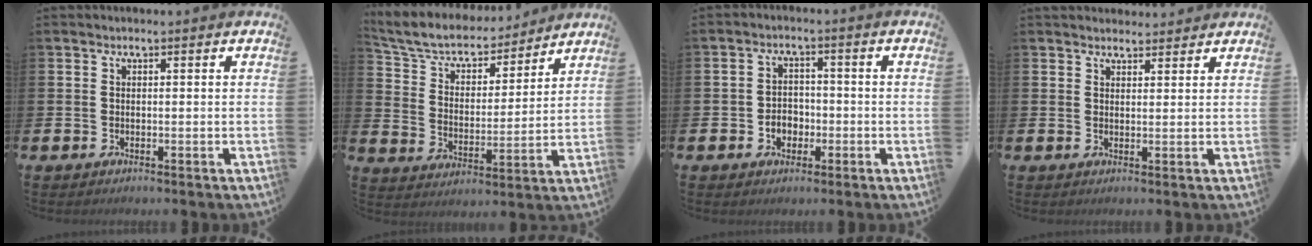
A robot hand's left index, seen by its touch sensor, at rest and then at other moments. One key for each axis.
{"total": 7.0, "fx": 6.4, "fy": 2.4, "fz": 1.4, "tx": -0.065, "ty": -0.048, "tz": 0.110}
{"total": 2.9, "fx": -1.2, "fy": 2.4, "fz": 1.1, "tx": -0.013, "ty": -0.001, "tz": -0.030}
{"total": 2.5, "fx": 2.4, "fy": 0.7, "fz": -0.1, "tx": 0.012, "ty": -0.013, "tz": 0.042}